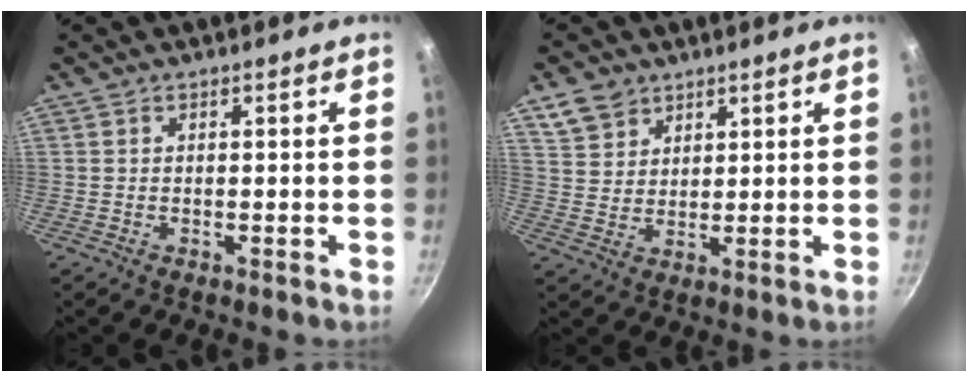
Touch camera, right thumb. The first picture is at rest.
{"total": 6.4, "force": [4.2, 4.4, 1.9], "torque": [-0.019, -0.003, 0.087]}